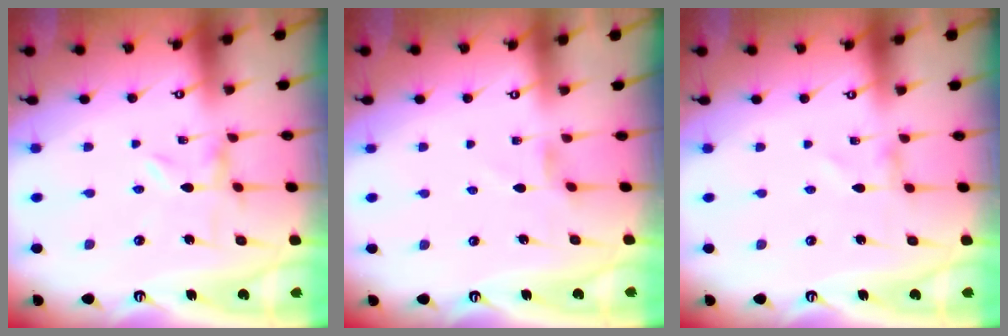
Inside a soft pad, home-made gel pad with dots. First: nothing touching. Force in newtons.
{"total": 3.0, "press": 2.9, "slide": 0.5}
{"total": 0.0}